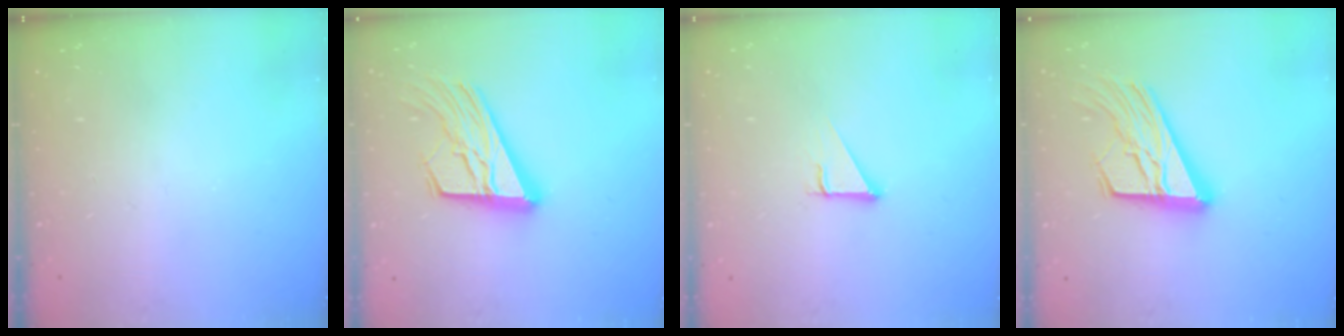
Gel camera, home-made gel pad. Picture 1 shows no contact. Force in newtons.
{"total": 19.1, "press": 19.0, "slide": 2.5}
{"total": 2.9, "press": 2.8, "slide": 0.2}
{"total": 19.1, "press": 19.0, "slide": 2.5}